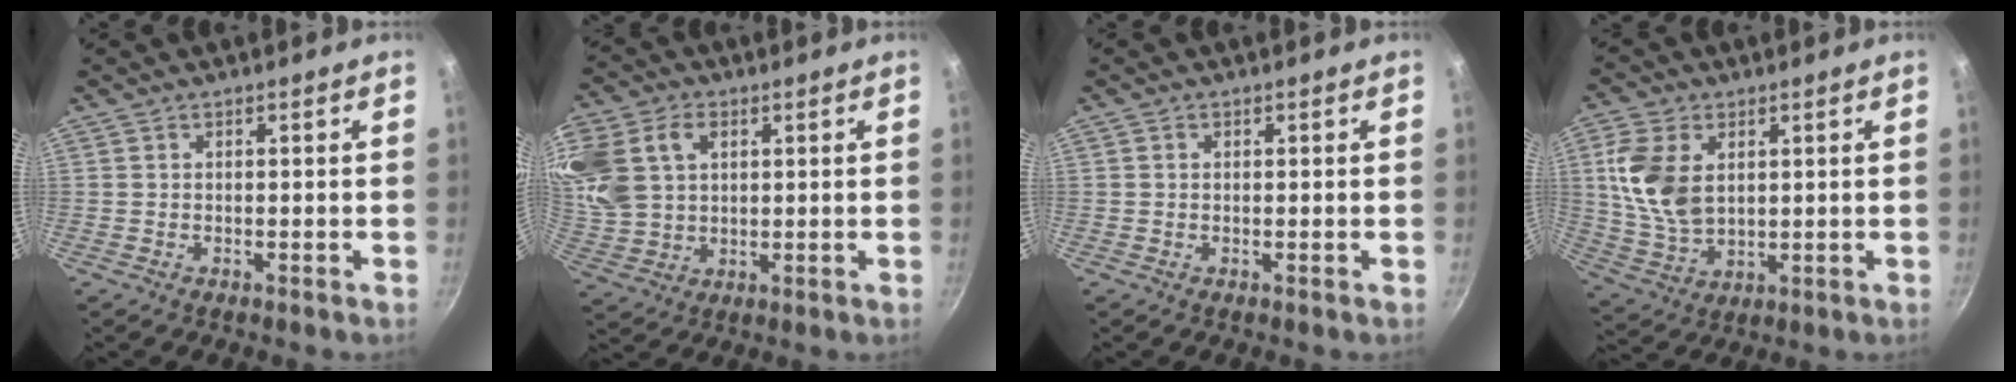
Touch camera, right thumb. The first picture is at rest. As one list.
[{"total": 19.2, "force": [6.2, 14.2, 11.5], "torque": [-0.266, 0.017, 0.121]}, {"total": 0.6, "force": [0.2, 0.5, 0.2], "torque": [-0.003, 0.004, 0.002]}, {"total": 12.2, "force": [2.9, 7.9, 8.8], "torque": [-0.165, -0.014, 0.063]}]